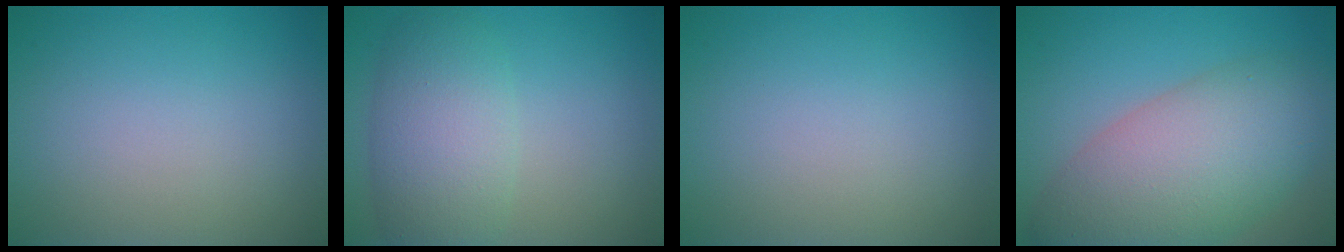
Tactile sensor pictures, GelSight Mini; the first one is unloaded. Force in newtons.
{"total": 5.9, "press": 5.9, "slide": 0.0}
{"total": 0.0}
{"total": 9.6, "press": 9.6, "slide": 0.6}